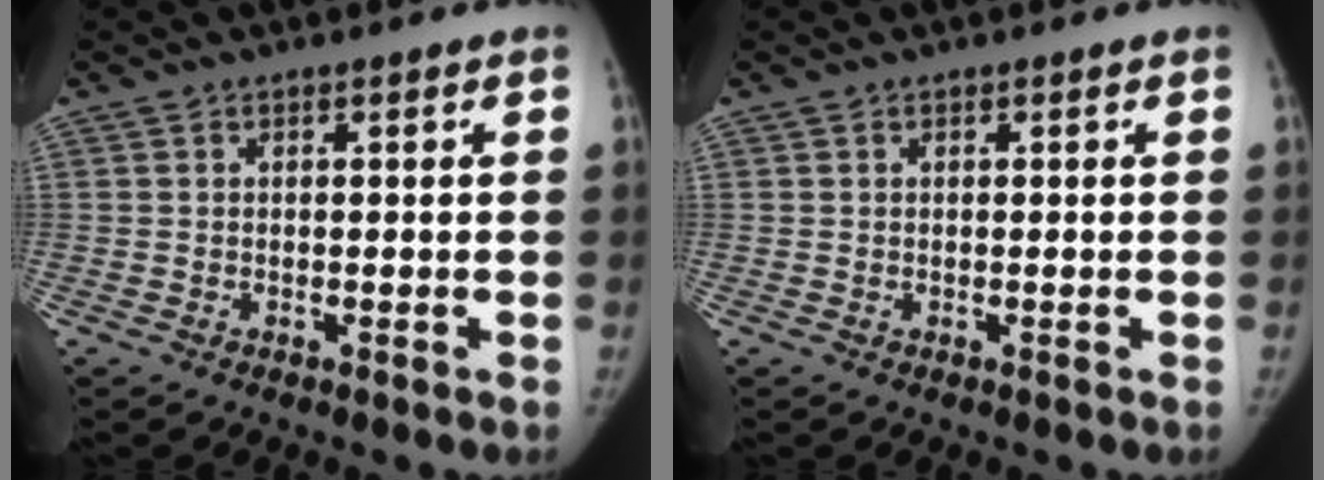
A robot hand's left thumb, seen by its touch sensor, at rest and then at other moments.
{"total": 0.0}